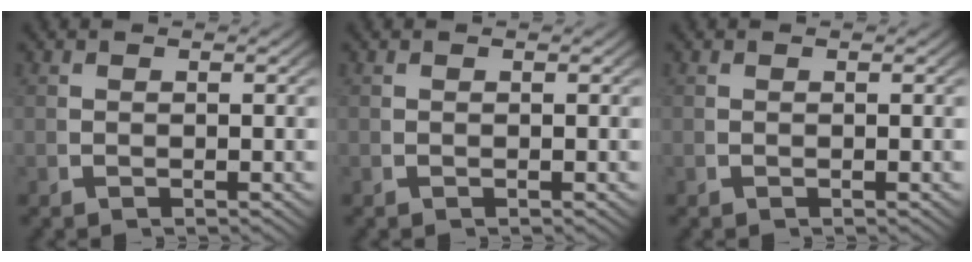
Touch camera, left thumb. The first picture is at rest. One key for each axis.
{"total": 0.0}
{"total": 0.0}